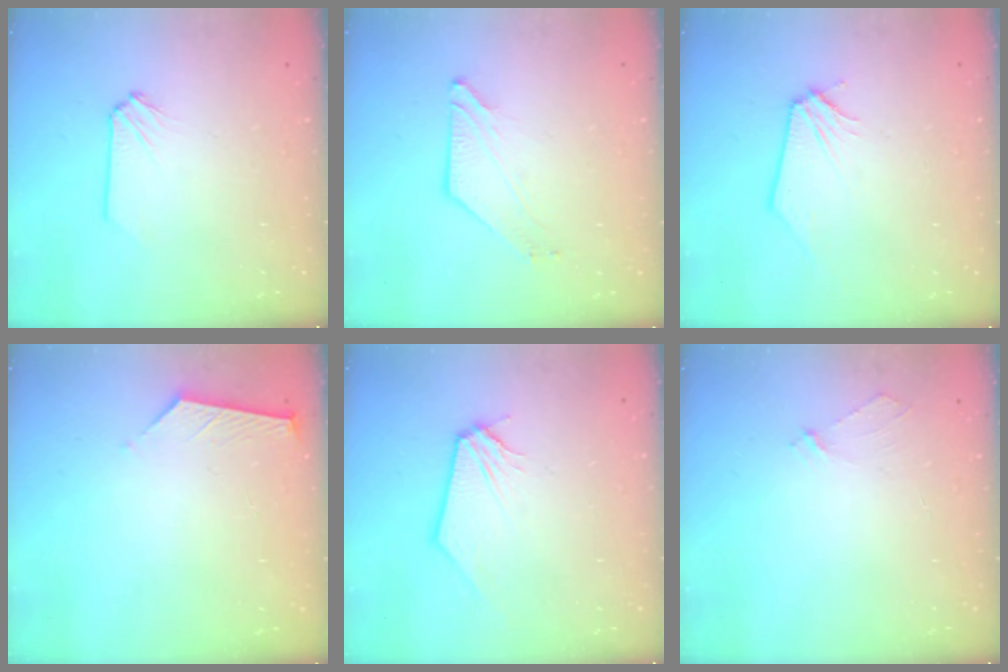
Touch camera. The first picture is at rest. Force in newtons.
{"total": 4.5, "press": 4.5, "slide": 0.5}
{"total": 0.0}
{"total": 3.7, "press": 3.6, "slide": 0.6}
{"total": 0.0}
{"total": 2.2, "press": 2.2, "slide": 0.2}